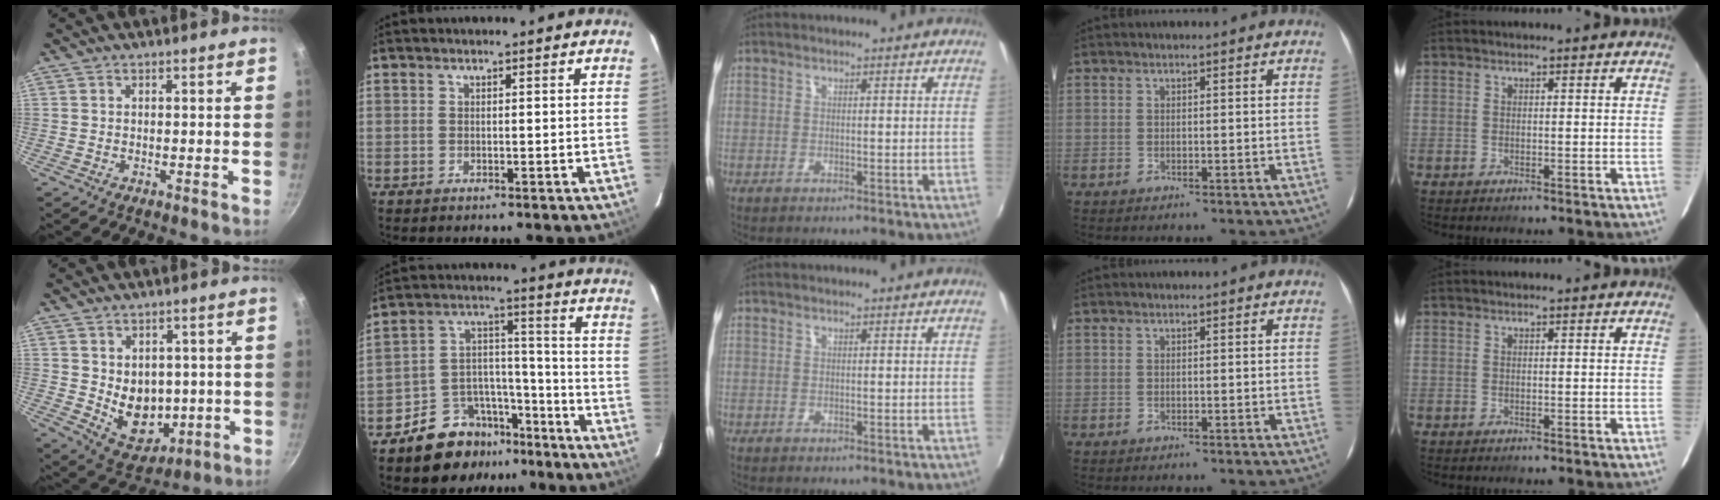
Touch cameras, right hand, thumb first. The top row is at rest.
{"thumb": {"total": 10.5, "force": [0.4, 8.3, 6.3], "torque": [-0.063, -0.020, 0.031]}, "index": {"total": 12.1, "force": [-9.0, 7.5, 3.3], "torque": [-0.065, 0.063, -0.130]}}